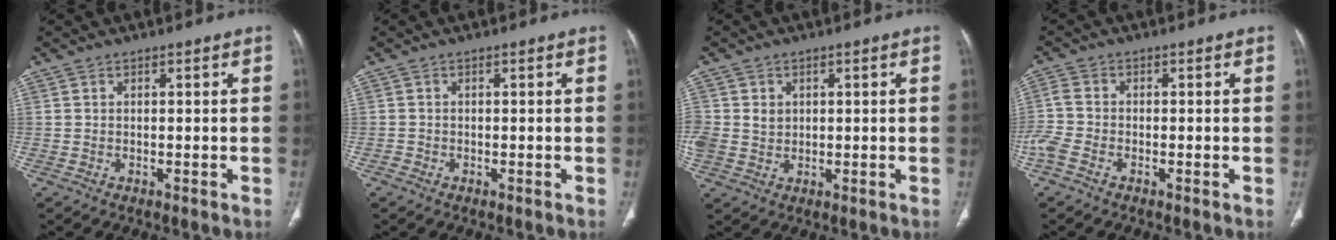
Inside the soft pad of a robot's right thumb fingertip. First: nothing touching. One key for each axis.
{"total": 0.6, "fx": -0.4, "fy": 0.5, "fz": 0.0, "tx": -0.005, "ty": 0.002, "tz": -0.012}
{"total": 5.1, "fx": 0.8, "fy": 4.4, "fz": 2.4, "tx": -0.048, "ty": -0.001, "tz": 0.027}
{"total": 4.5, "fx": -2.3, "fy": 2.3, "fz": 3.0, "tx": -0.092, "ty": 0.008, "tz": -0.055}